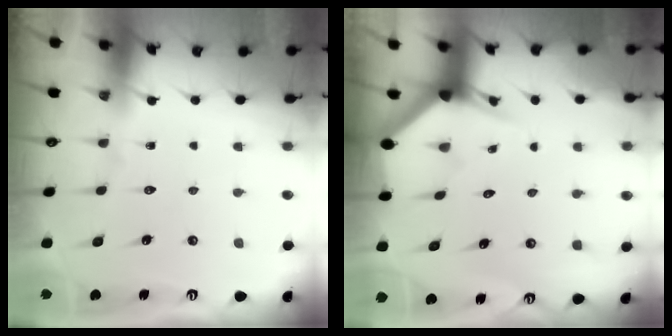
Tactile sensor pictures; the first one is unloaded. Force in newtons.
{"total": 2.9, "press": 2.9, "slide": 0.0}